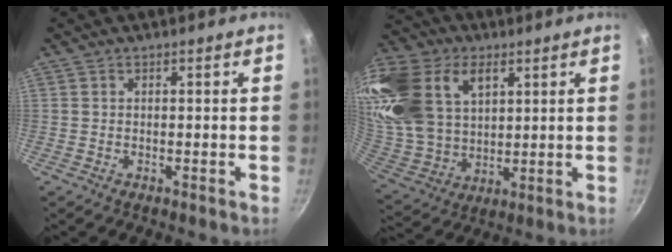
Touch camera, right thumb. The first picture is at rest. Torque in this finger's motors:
{"motor_torque": [2.27, 2.74, 0.89, -0.46, 0.73]}